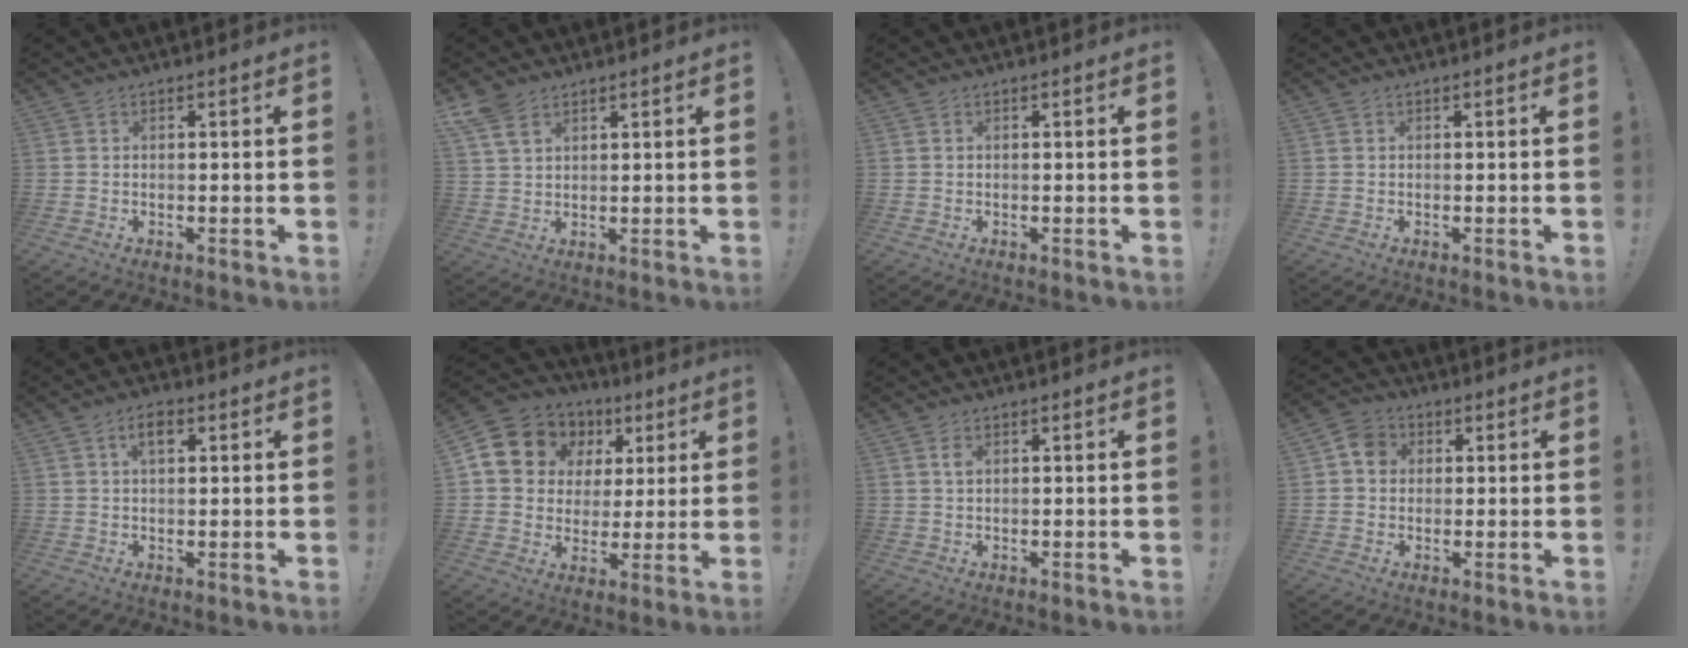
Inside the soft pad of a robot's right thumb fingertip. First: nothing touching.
{"total": 6.3, "force": [4.1, 3.2, 3.5], "torque": [-0.066, -0.015, 0.082]}
{"total": 0.0}
{"total": 0.0}
{"total": 4.3, "force": [1.6, 2.2, 3.3], "torque": [-0.051, 0.003, 0.023]}
{"total": 12.0, "force": [5.0, 10.2, 3.8], "torque": [-0.064, -0.026, 0.108]}
{"total": 1.6, "force": [0.6, 0.7, 1.3], "torque": [-0.023, 0.001, 0.008]}
{"total": 6.3, "force": [1.0, 5.5, 2.9], "torque": [-0.043, 0.014, 0.022]}